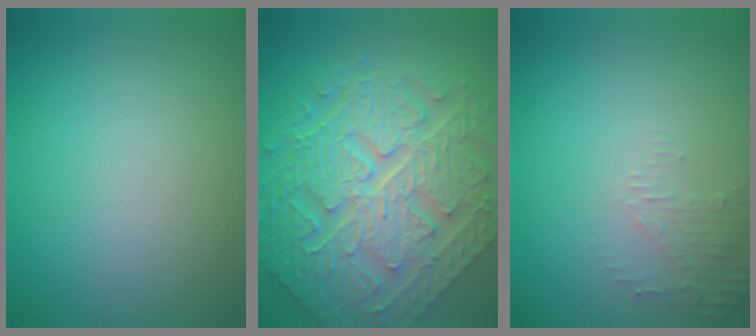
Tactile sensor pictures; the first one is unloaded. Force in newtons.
{"total": 11.0, "press": 7.8, "slide": 7.8}
{"total": 1.6, "press": 1.5, "slide": 0.4}